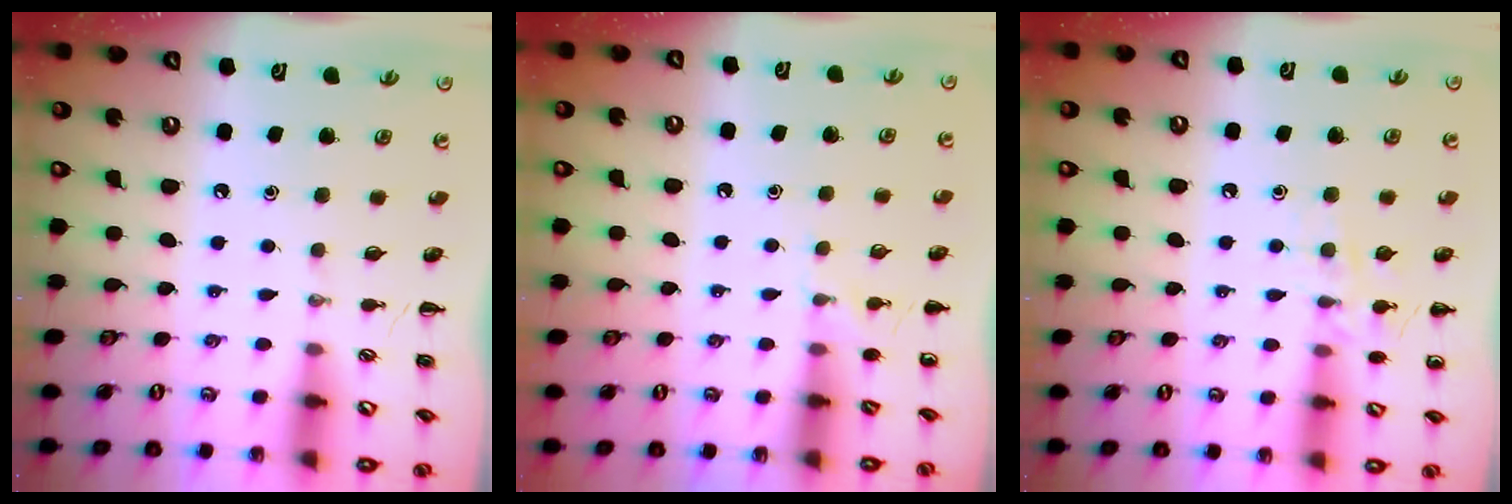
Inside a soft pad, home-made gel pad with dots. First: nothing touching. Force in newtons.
{"total": 5.8, "press": 5.5, "slide": 1.8}
{"total": 8.5, "press": 8.4, "slide": 1.4}